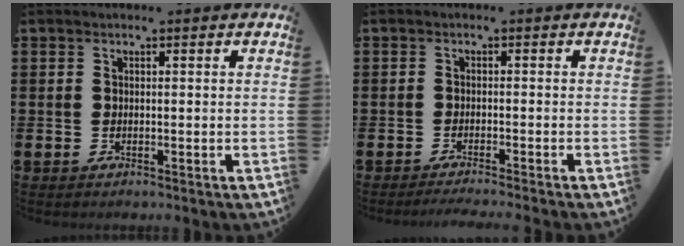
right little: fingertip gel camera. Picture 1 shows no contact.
{"total": 1.0, "force": [-0.9, -0.2, 0.3], "torque": [-0.004, 0.000, -0.018]}